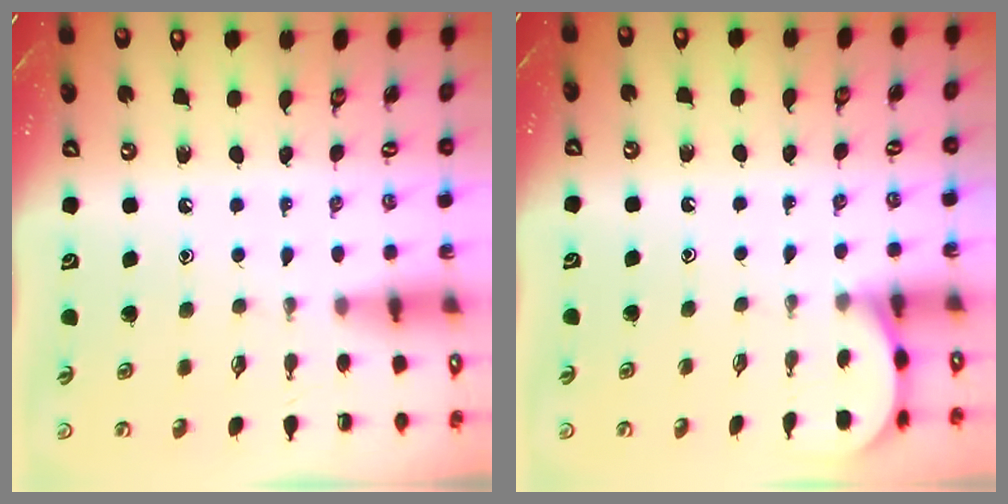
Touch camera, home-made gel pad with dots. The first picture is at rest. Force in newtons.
{"total": 1.4, "press": 1.4, "slide": 0.1}